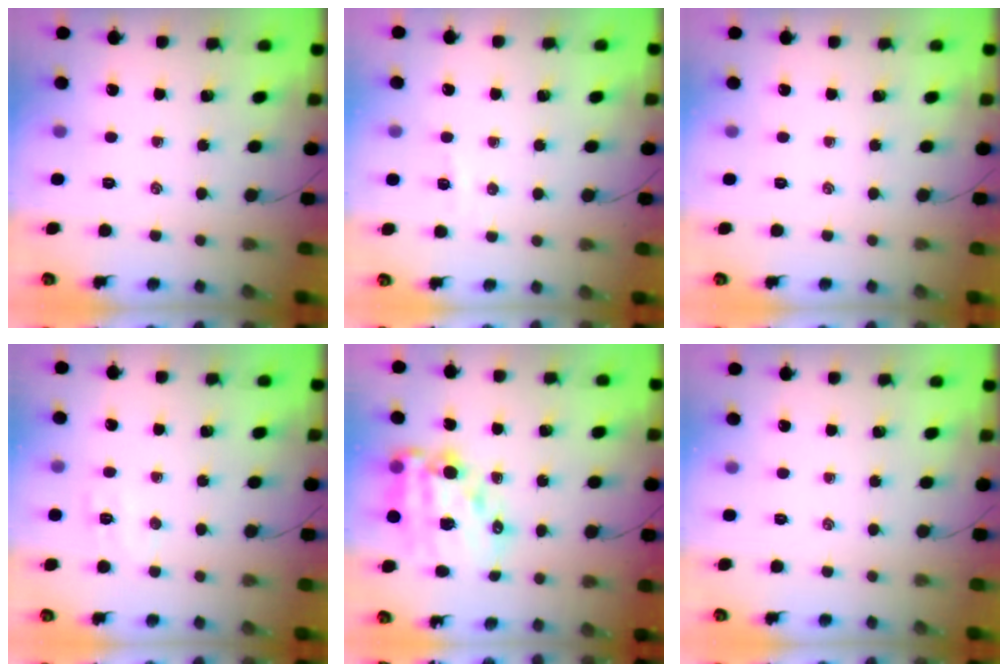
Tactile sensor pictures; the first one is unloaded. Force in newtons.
{"total": 2.4, "press": 2.3, "slide": 0.6}
{"total": 0.0}
{"total": 5.1, "press": 5.0, "slide": 1.0}
{"total": 15.7, "press": 15.3, "slide": 3.3}
{"total": 0.0}